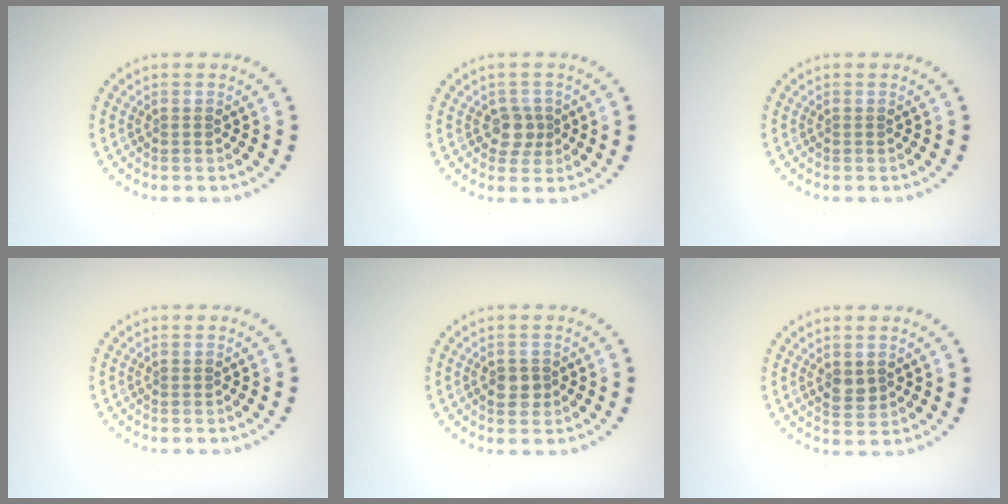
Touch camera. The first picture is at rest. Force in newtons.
{"total": 1.9, "press": 1.7, "slide": 1.0}
{"total": 0.0}
{"total": 0.0}
{"total": 1.8, "press": 1.8, "slide": 0.4}
{"total": 1.8, "press": 1.8, "slide": 0.3}